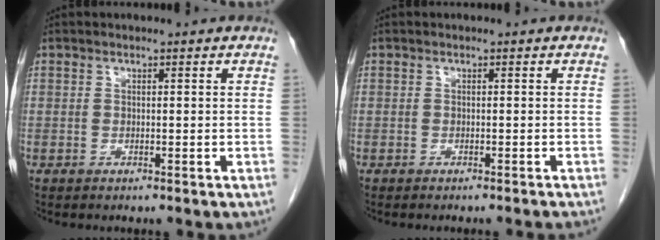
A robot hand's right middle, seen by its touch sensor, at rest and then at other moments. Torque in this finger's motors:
{"motor_torque": [0.04, -0.03, 0.01, 0.00]}